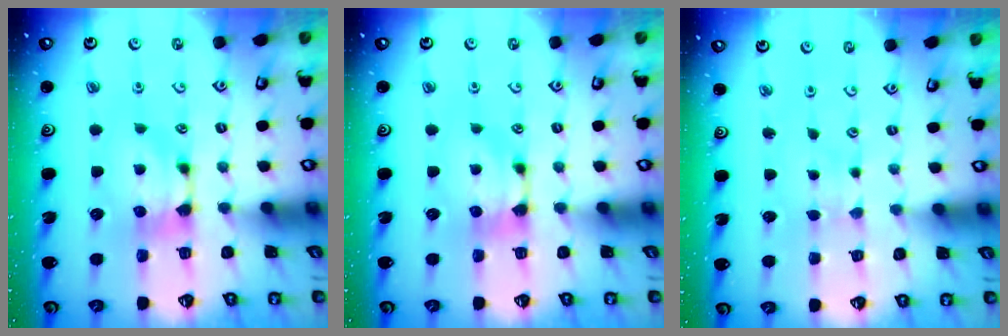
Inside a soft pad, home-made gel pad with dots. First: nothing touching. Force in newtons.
{"total": 0.0}
{"total": 2.9, "press": 2.9, "slide": 0.0}